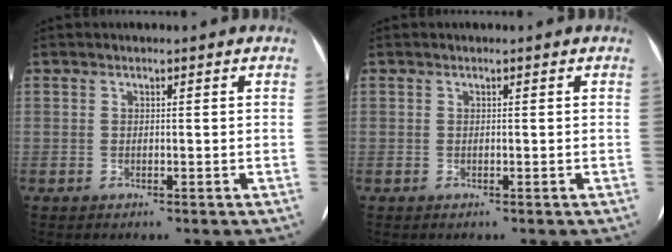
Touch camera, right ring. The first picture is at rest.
{"total": 0.0}